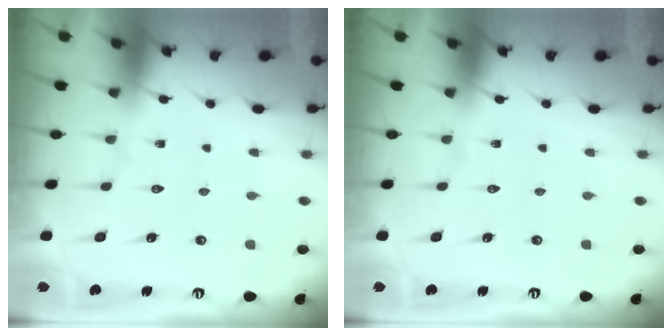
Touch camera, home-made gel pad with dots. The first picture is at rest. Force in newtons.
{"total": 0.0}